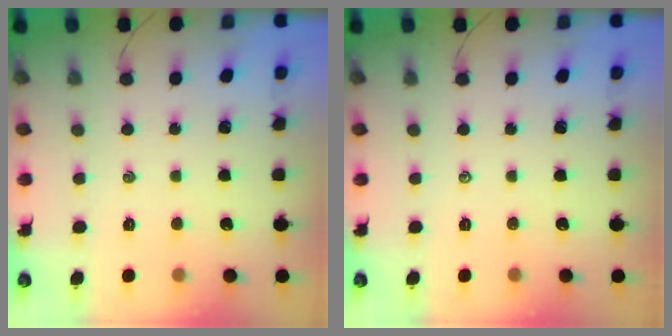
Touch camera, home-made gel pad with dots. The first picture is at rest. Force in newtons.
{"total": 0.0}